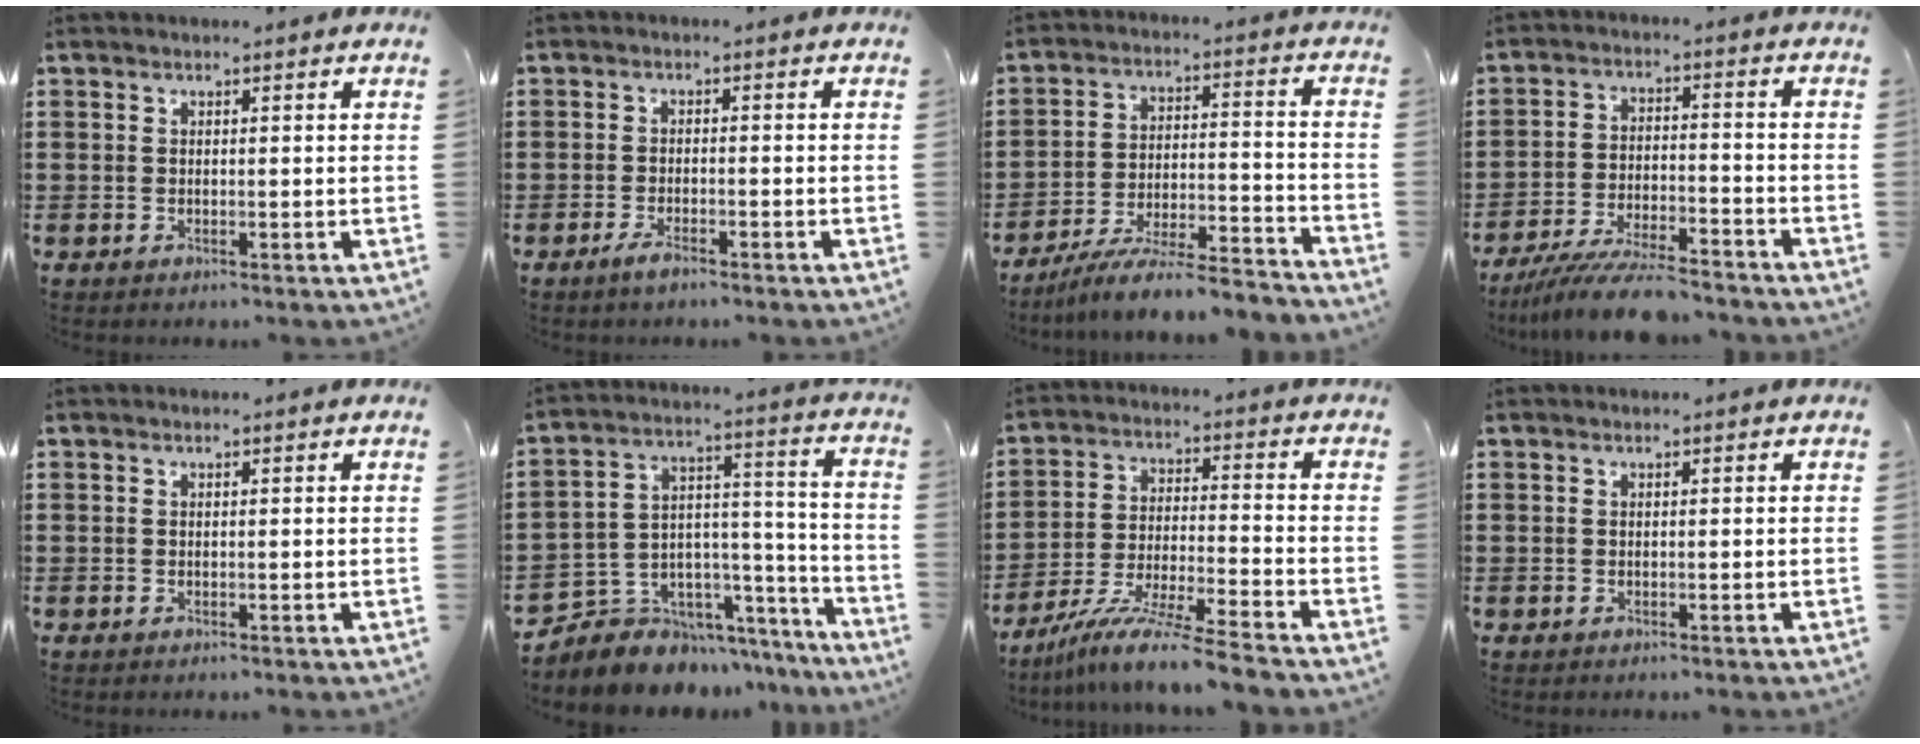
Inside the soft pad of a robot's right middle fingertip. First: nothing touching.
{"total": 2.3, "force": [-1.6, 0.6, 1.4], "torque": [-0.031, 0.000, -0.032]}
{"total": 7.8, "force": [-7.3, 0.1, 2.8], "torque": [-0.045, 0.004, -0.141]}
{"total": 8.6, "force": [-7.9, 0.9, 3.2], "torque": [-0.054, 0.012, -0.150]}
{"total": 0.0}
{"total": 5.9, "force": [-4.5, 3.9, -0.6], "torque": [-0.008, 0.000, -0.084]}
{"total": 9.5, "force": [-8.4, -0.4, 4.4], "torque": [-0.084, 0.002, -0.166]}
{"total": 0.0}